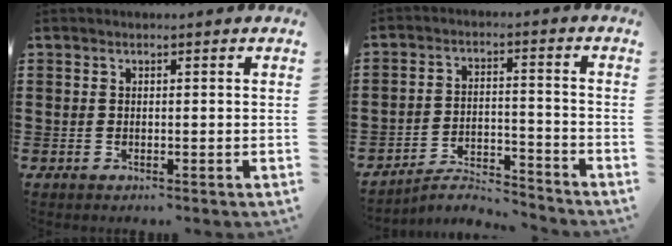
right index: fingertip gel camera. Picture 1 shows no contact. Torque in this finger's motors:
{"motor_torque": [-2.14, 0.00, -1.05, -0.21]}